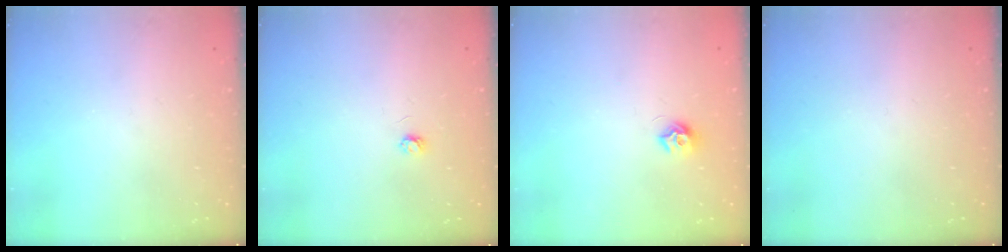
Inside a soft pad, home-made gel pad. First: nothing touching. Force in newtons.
{"total": 2.9, "press": 2.9, "slide": 0.3}
{"total": 7.6, "press": 7.6, "slide": 0.6}
{"total": 0.0}